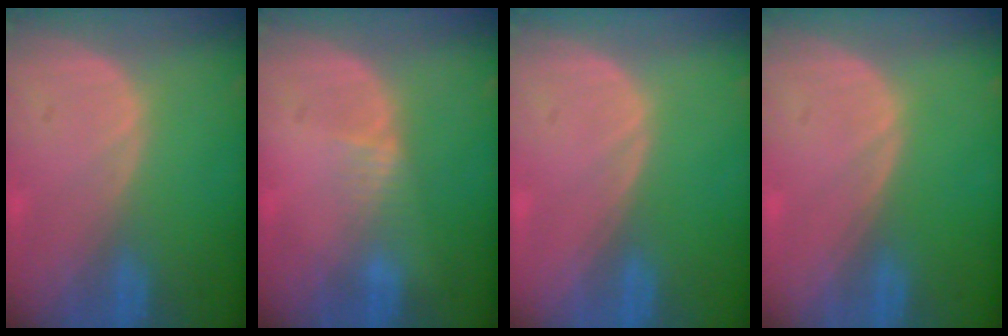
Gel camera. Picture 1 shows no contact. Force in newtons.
{"total": 1.8, "press": 1.5, "slide": 1.0}
{"total": 0.0}
{"total": 0.0}